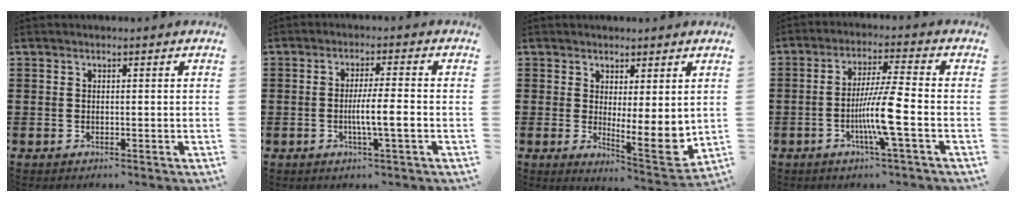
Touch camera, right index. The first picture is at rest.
{"total": 4.9, "force": [-1.1, 0.2, 4.8], "torque": [-0.084, -0.004, -0.022]}
{"total": 5.9, "force": [1.9, 1.7, 5.3], "torque": [-0.075, -0.029, 0.037]}
{"total": 8.4, "force": [-2.6, 0.0, 8.0], "torque": [-0.155, -0.014, -0.055]}